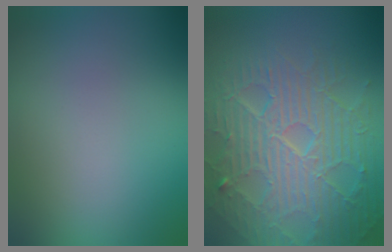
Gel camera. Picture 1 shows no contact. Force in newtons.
{"total": 10.2, "press": 6.6, "slide": 7.8}